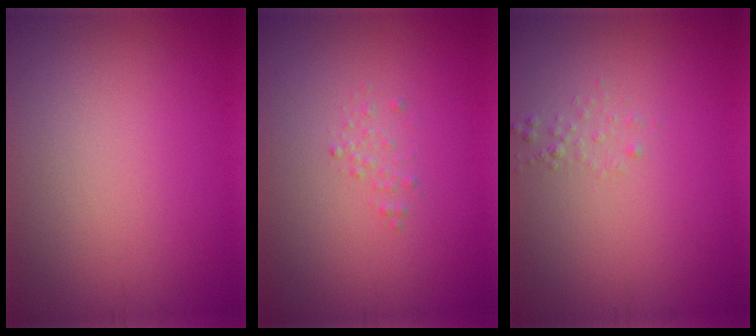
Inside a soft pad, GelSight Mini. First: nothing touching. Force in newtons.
{"total": 0.8, "press": 0.8, "slide": 0.0}
{"total": 0.7, "press": 0.7, "slide": 0.1}